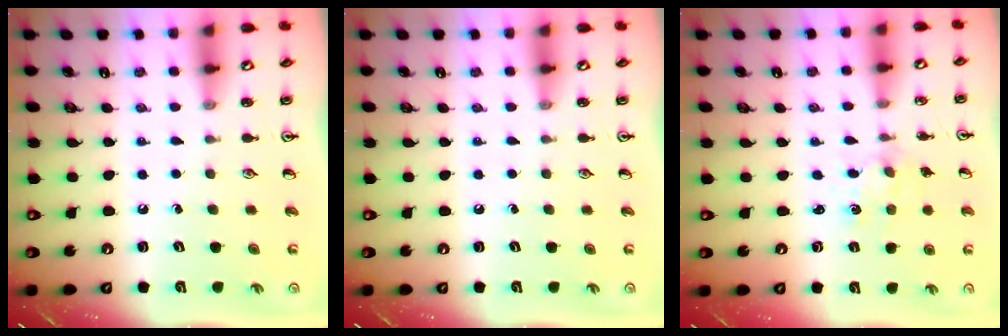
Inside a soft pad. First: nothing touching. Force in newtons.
{"total": 0.0}
{"total": 3.0, "press": 3.0, "slide": 0.3}